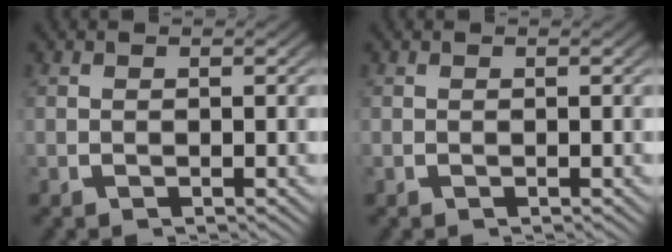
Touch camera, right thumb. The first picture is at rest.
{"total": 0.0}